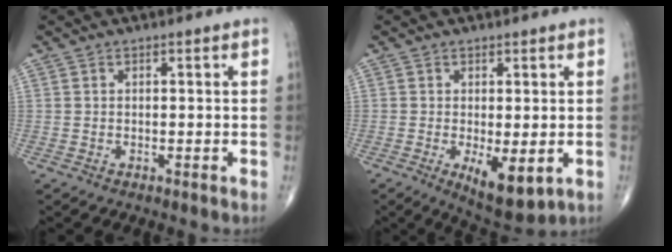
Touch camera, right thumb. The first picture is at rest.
{"total": 7.5, "force": [-1.8, 2.9, 6.7], "torque": [-0.096, -0.021, -0.019]}